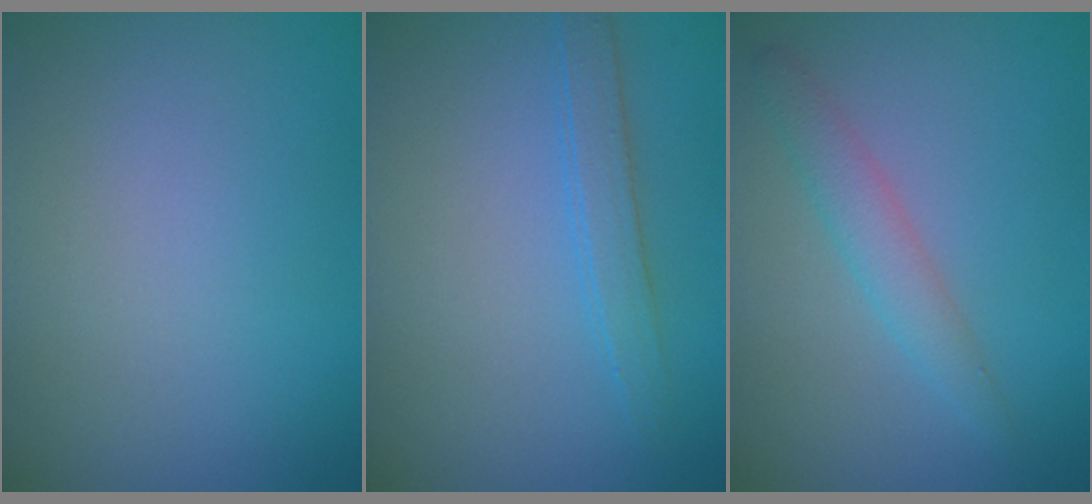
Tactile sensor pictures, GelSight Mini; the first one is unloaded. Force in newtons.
{"total": 2.1, "press": 2.1, "slide": 0.1}
{"total": 2.3, "press": 2.3, "slide": 0.0}